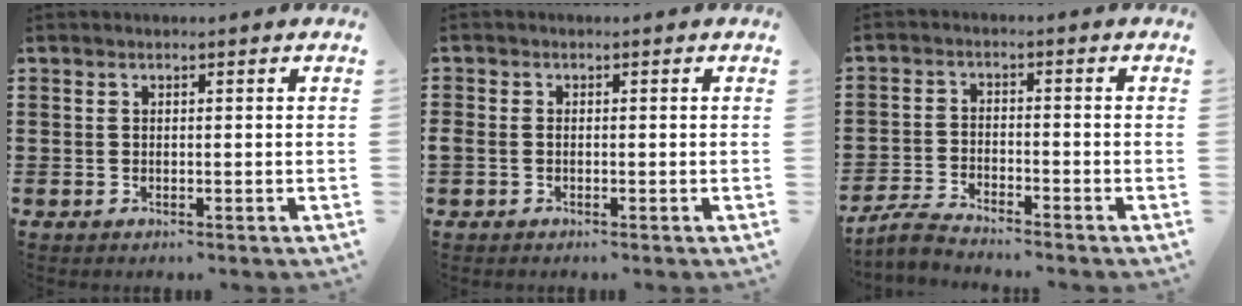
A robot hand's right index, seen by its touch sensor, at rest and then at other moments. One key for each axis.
{"total": 1.0, "fx": -0.6, "fy": 0.7, "fz": 0.4, "tx": -0.011, "ty": 0.002, "tz": -0.012}
{"total": 3.6, "fx": -3.5, "fy": 0.2, "fz": 0.7, "tx": -0.030, "ty": 0.001, "tz": -0.077}